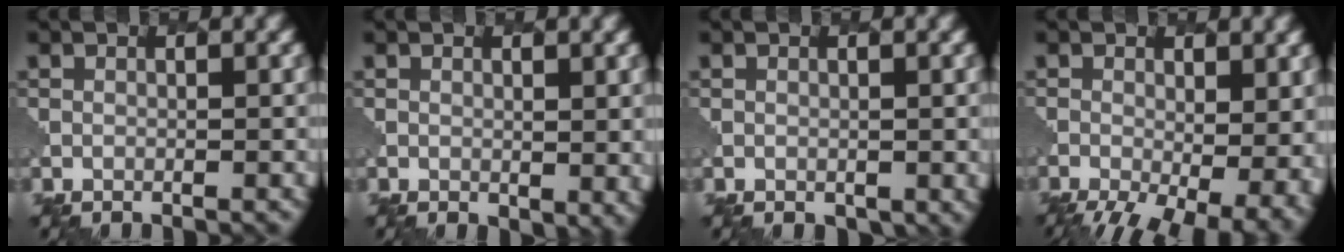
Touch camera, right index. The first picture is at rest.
{"total": 2.3, "force": [0.6, 1.4, 1.8], "torque": [-0.022, -0.007, 0.012]}
{"total": 1.6, "force": [0.0, 1.2, 1.1], "torque": [-0.012, -0.009, 0.007]}
{"total": 10.0, "force": [-3.4, 4.9, 8.1], "torque": [-0.114, -0.037, -0.036]}